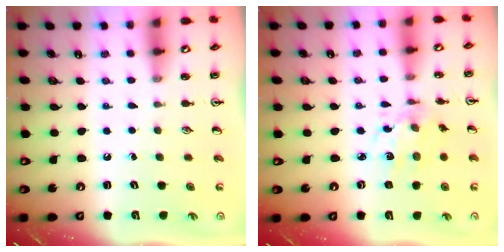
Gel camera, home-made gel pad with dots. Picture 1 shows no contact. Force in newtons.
{"total": 6.6, "press": 6.4, "slide": 1.6}